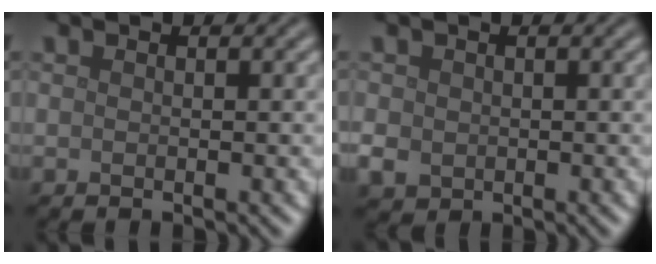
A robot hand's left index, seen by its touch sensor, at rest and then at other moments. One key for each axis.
{"total": 2.1, "fx": -0.1, "fy": 2.0, "fz": 0.8, "tx": -0.020, "ty": -0.004, "tz": -0.005}